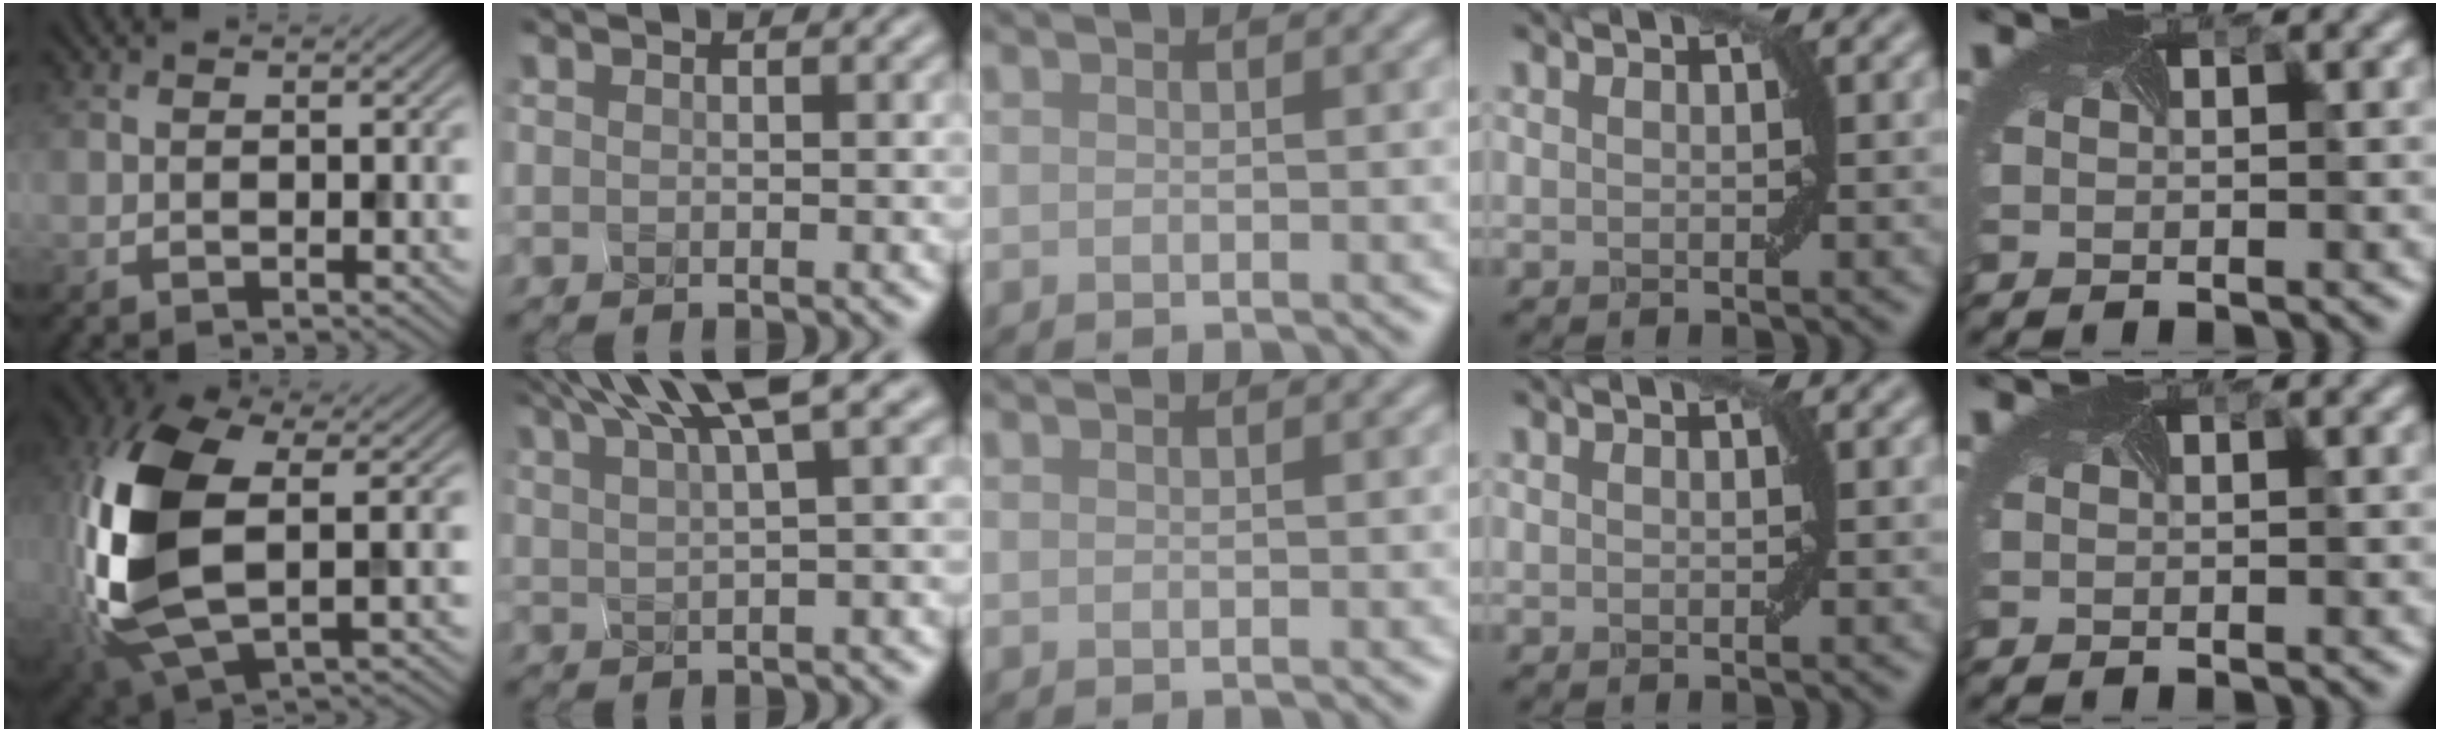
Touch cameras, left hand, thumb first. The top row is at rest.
{"thumb": {"total": 16.1, "force": [0.2, 8.2, 13.9], "torque": [-0.343, -0.012, 0.008]}, "index": {"total": 7.4, "force": [4.9, 1.3, 5.4], "torque": [-0.060, 0.030, 0.072]}}